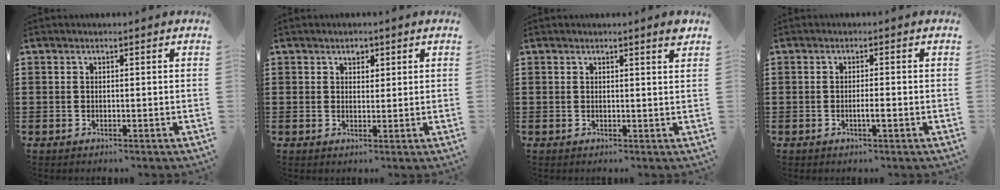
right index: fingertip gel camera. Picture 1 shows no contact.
{"total": 1.9, "force": [1.1, 1.3, 0.7], "torque": [-0.011, 0.004, 0.019]}
{"total": 1.5, "force": [1.2, -0.1, 0.9], "torque": [-0.011, -0.005, 0.019]}
{"total": 1.8, "force": [-0.7, 0.1, 1.6], "torque": [-0.029, -0.001, -0.013]}